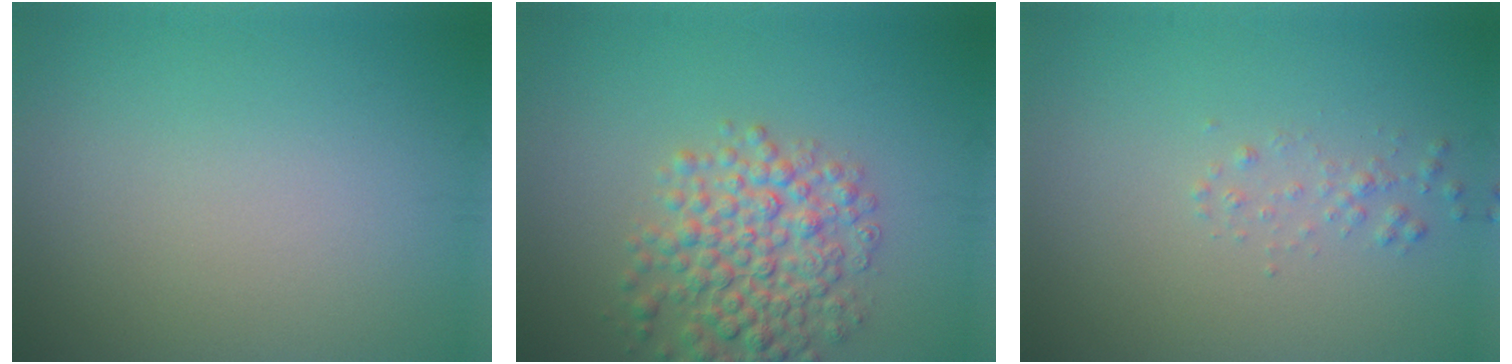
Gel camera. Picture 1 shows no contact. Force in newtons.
{"total": 5.6, "press": 5.6, "slide": 0.2}
{"total": 1.0, "press": 1.0, "slide": 0.1}